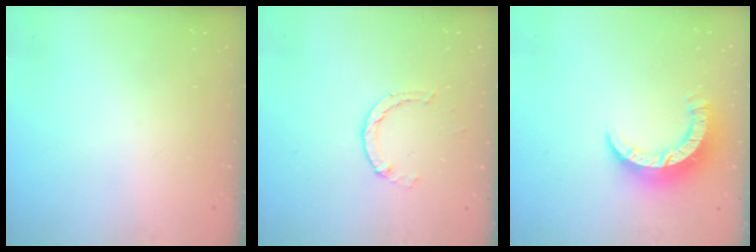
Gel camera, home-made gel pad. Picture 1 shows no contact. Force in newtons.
{"total": 1.4, "press": 1.4, "slide": 0.2}
{"total": 9.6, "press": 9.5, "slide": 1.2}